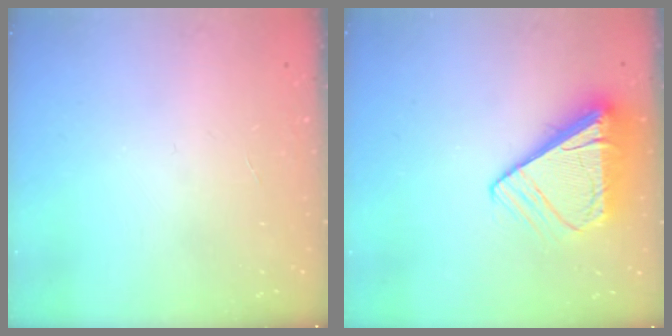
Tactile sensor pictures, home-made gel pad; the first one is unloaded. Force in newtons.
{"total": 9.2, "press": 9.2, "slide": 1.3}